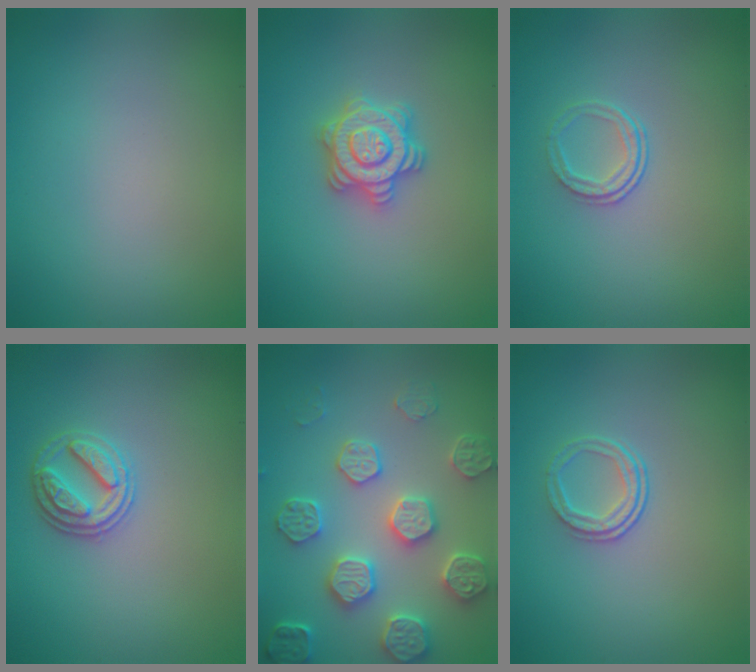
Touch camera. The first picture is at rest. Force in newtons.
{"total": 4.4, "press": 4.3, "slide": 0.7}
{"total": 1.7, "press": 1.1, "slide": 1.4}
{"total": 2.9, "press": 2.8, "slide": 0.7}
{"total": 6.2, "press": 5.6, "slide": 2.6}
{"total": 2.1, "press": 1.4, "slide": 1.5}